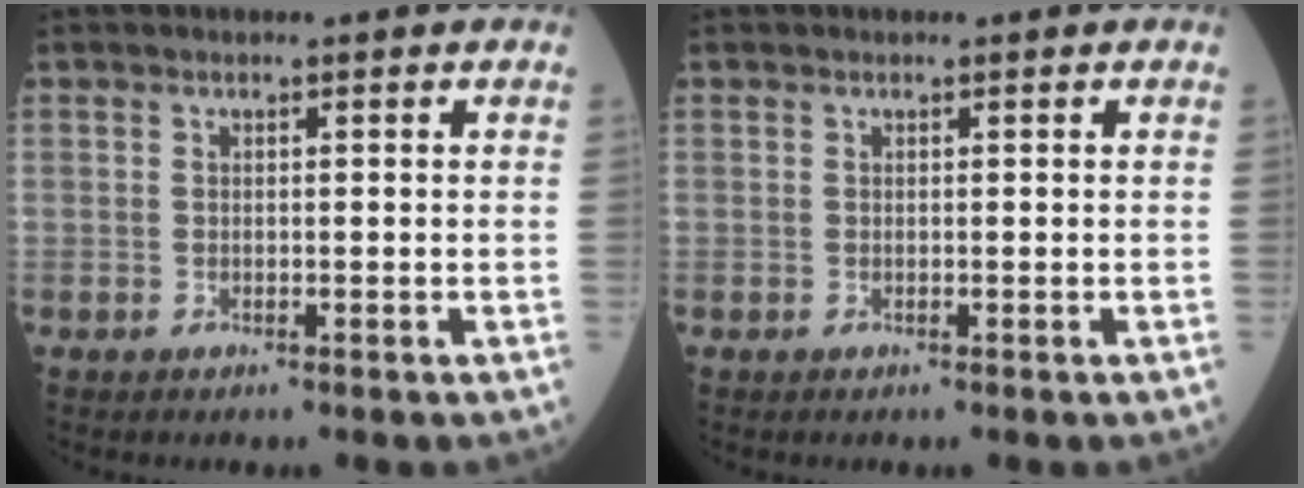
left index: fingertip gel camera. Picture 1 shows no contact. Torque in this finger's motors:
{"motor_torque": [0.00, 0.00, -0.01, 0.00]}